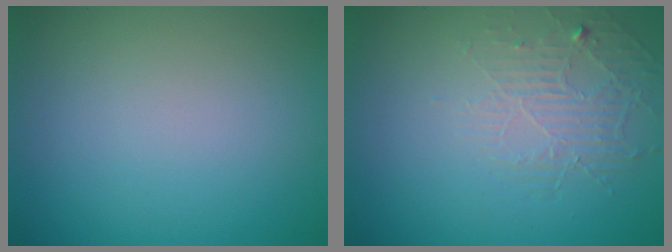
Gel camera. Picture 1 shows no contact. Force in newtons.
{"total": 2.0, "press": 1.1, "slide": 1.7}